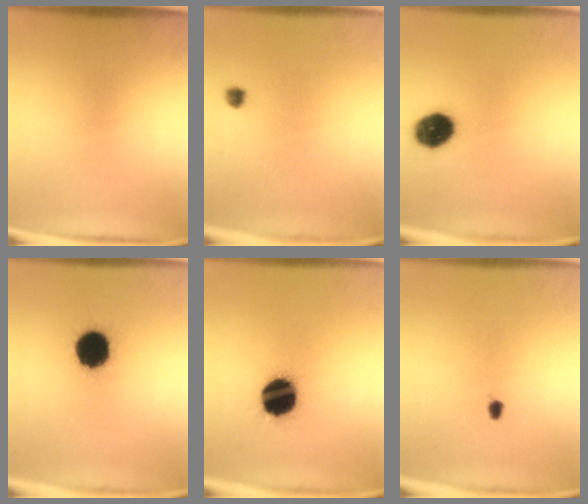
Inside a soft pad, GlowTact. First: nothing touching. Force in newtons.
{"total": 1.2}
{"total": 9.6}
{"total": 12.6}
{"total": 15.0}
{"total": 0.9}